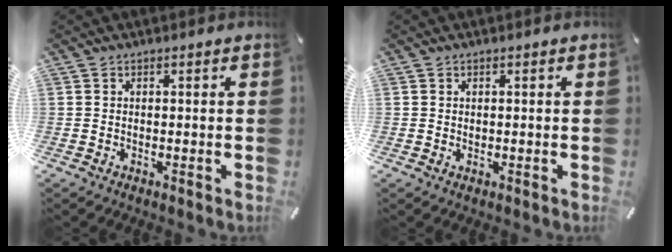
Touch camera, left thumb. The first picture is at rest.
{"total": 0.6, "force": [0.1, 0.5, 0.3], "torque": [-0.006, 0.001, 0.002]}